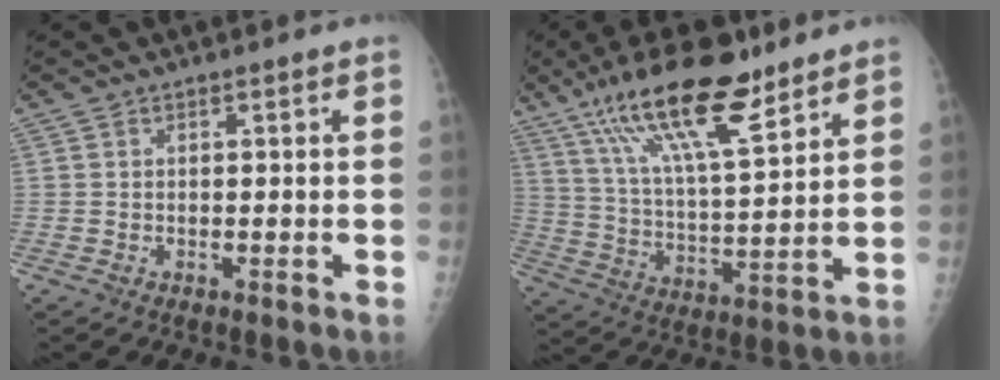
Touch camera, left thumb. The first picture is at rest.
{"total": 19.4, "force": [13.2, 5.3, 13.2], "torque": [-0.218, -0.052, 0.235]}